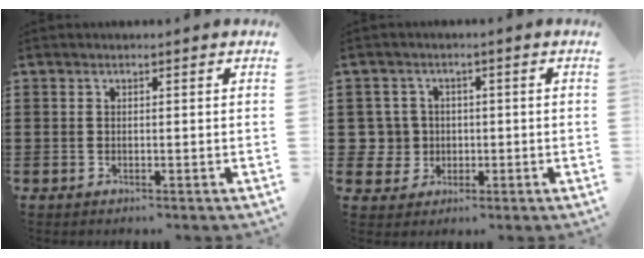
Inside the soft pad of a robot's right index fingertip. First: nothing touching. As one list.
[{"total": 4.2, "force": [-0.3, 4.2, 0.7], "torque": [-0.041, 0.010, -0.009]}]